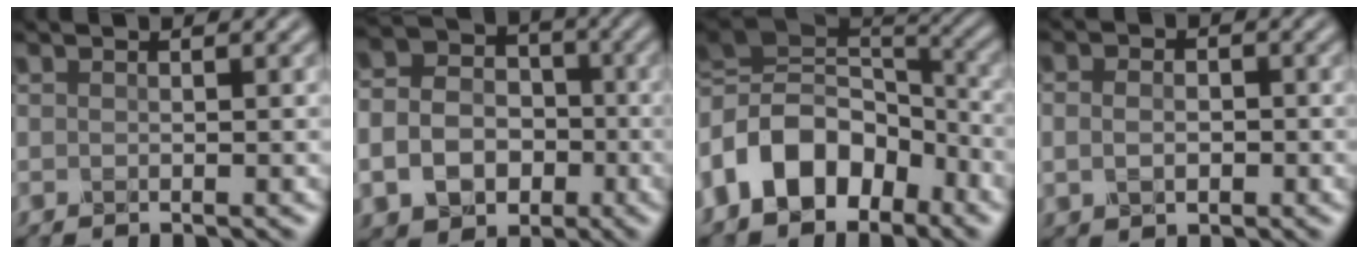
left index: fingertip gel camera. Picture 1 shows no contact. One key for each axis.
{"total": 8.4, "fx": -2.5, "fy": 7.0, "fz": 3.8, "tx": -0.077, "ty": -0.017, "tz": -0.059}
{"total": 11.4, "fx": -3.1, "fy": 7.7, "fz": 7.8, "tx": -0.130, "ty": 0.015, "tz": -0.067}
{"total": 2.7, "fx": -0.1, "fy": 2.1, "fz": 1.7, "tx": -0.021, "ty": 0.007, "tz": -0.014}